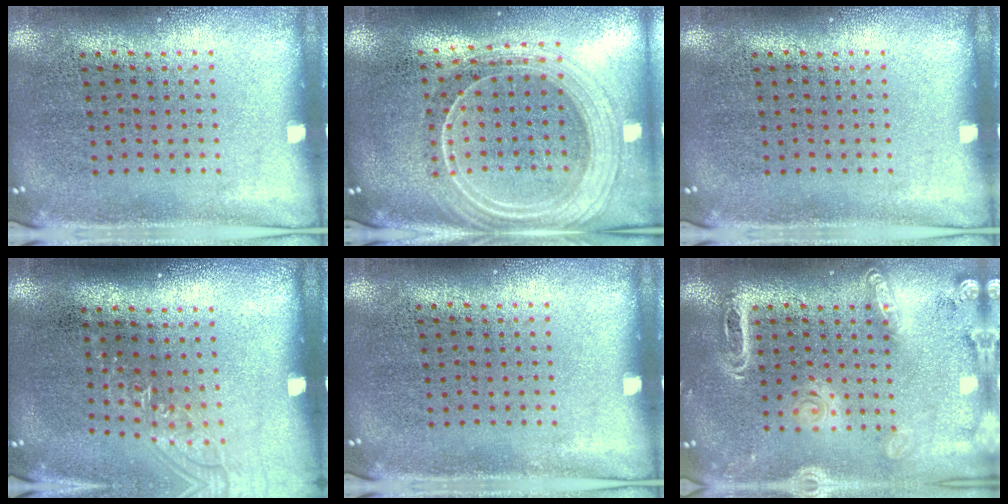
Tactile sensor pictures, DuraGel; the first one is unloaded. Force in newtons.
{"total": 2.3, "press": 2.1, "slide": 1.0}
{"total": 0.0}
{"total": 1.1, "press": 0.9, "slide": 0.6}
{"total": 0.0}
{"total": 1.9, "press": 1.8, "slide": 0.7}